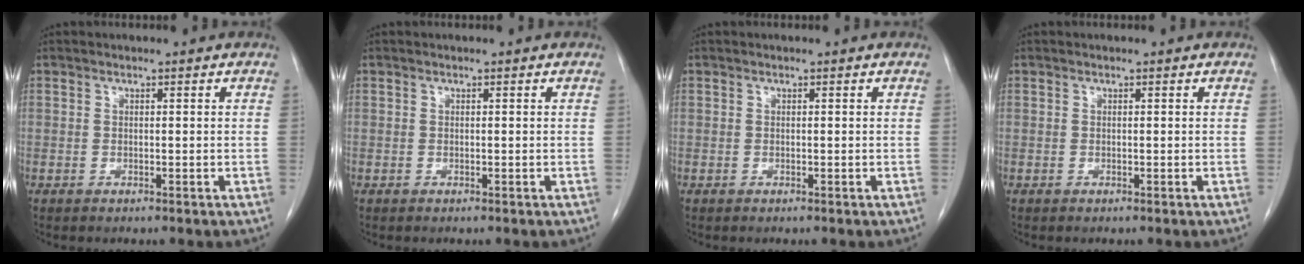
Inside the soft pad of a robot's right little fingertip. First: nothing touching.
{"total": 0.0}
{"total": 0.0}
{"total": 0.0}